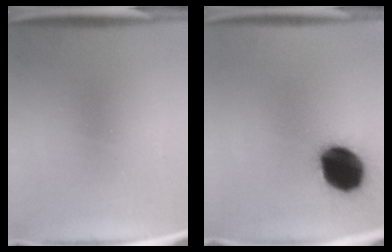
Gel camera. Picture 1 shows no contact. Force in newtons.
{"total": 18.2}